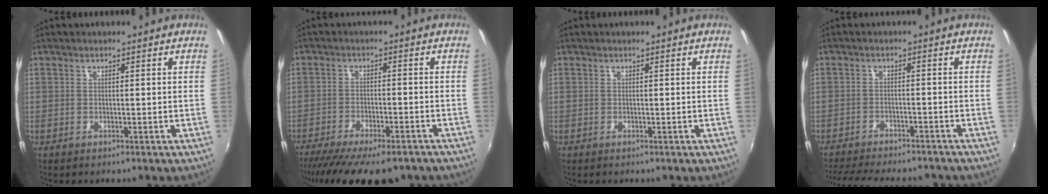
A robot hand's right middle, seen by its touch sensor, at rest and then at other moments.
{"total": 15.9, "force": [-12.8, 3.9, 8.5], "torque": [-0.170, -0.047, -0.192]}
{"total": 0.0}
{"total": 15.2, "force": [-13.3, 3.4, 6.6], "torque": [-0.140, -0.023, -0.193]}